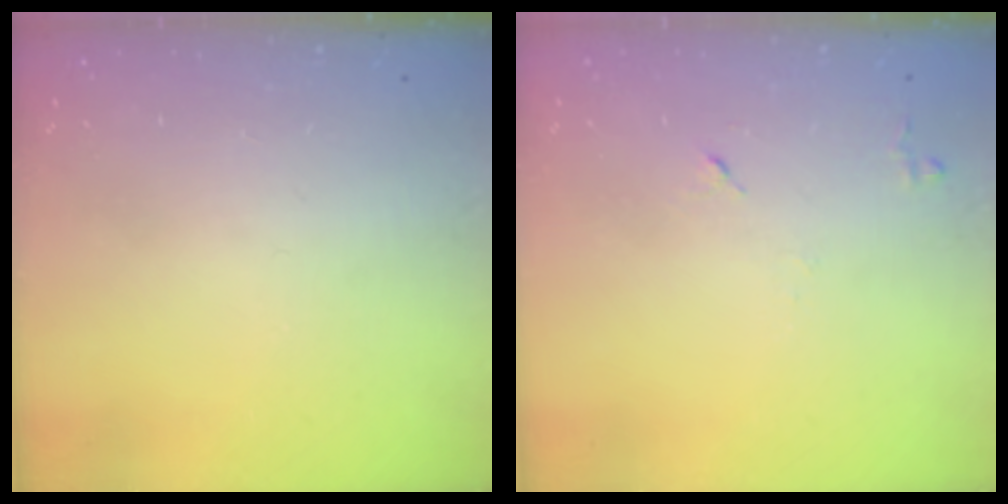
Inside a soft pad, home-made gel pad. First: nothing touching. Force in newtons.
{"total": 5.6, "press": 5.5, "slide": 0.9}